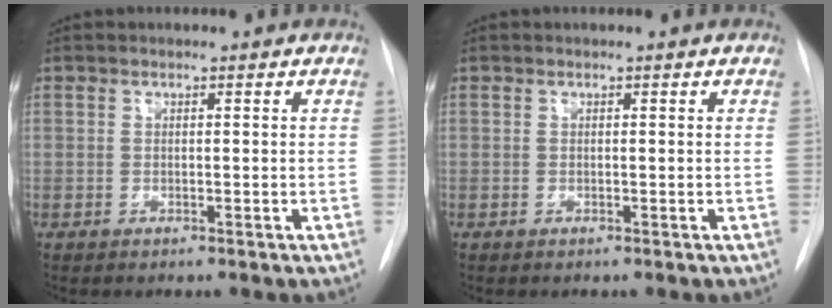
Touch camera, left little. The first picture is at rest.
{"total": 0.0}